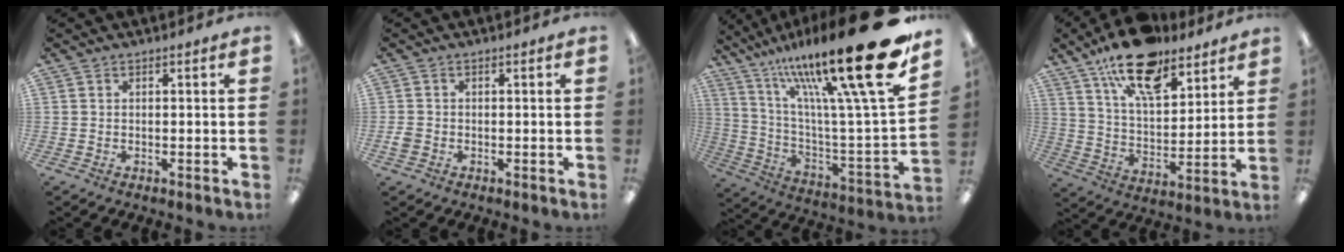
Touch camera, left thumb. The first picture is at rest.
{"total": 2.0, "force": [-0.5, 1.5, 1.3], "torque": [-0.022, 0.005, -0.009]}
{"total": 30.6, "force": [16.8, 5.9, 24.8], "torque": [-0.378, -0.117, 0.268]}
{"total": 18.1, "force": [12.8, 7.7, 10.3], "torque": [-0.167, -0.063, 0.219]}